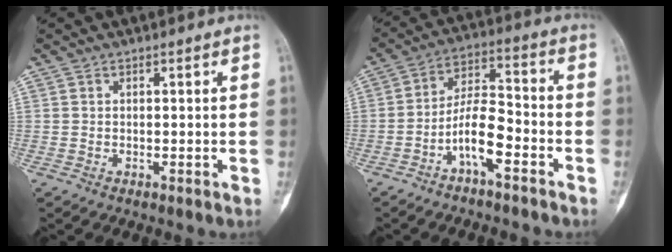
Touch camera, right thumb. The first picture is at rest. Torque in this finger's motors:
{"motor_torque": [-0.03, 0.01, 0.35, 0.22, -0.03]}